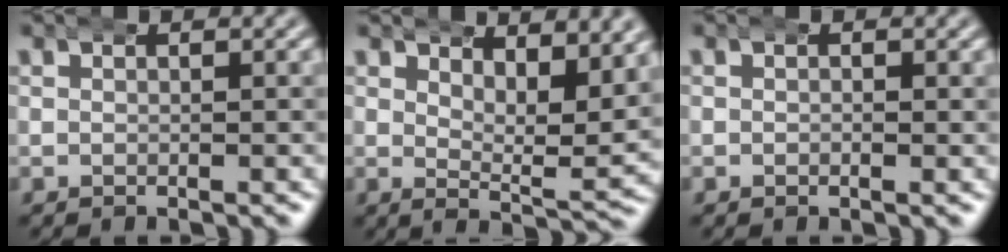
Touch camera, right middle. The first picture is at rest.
{"total": 5.2, "force": [3.9, 0.8, 3.4], "torque": [-0.041, -0.017, 0.061]}
{"total": 0.0}